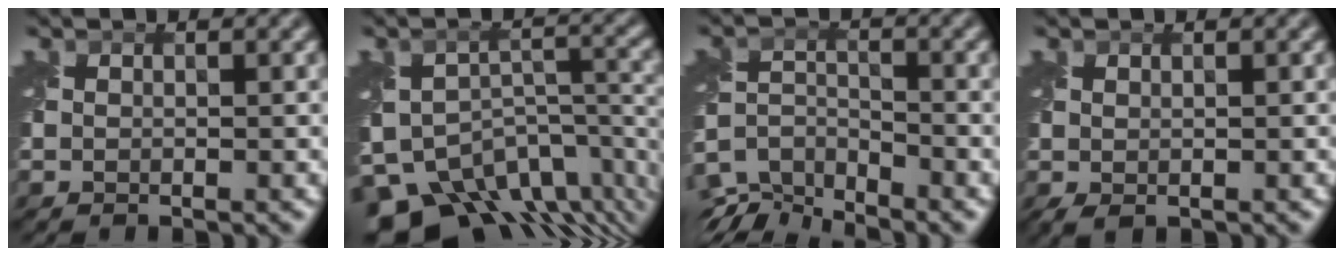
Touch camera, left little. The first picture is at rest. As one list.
[{"total": 12.4, "force": [-8.2, 6.4, 6.7], "torque": [-0.129, -0.012, -0.109]}, {"total": 6.7, "force": [-6.1, 1.7, 2.4], "torque": [-0.051, -0.017, -0.116]}, {"total": 0.8, "force": [0.1, 0.3, 0.7], "torque": [-0.022, -0.001, 0.005]}]